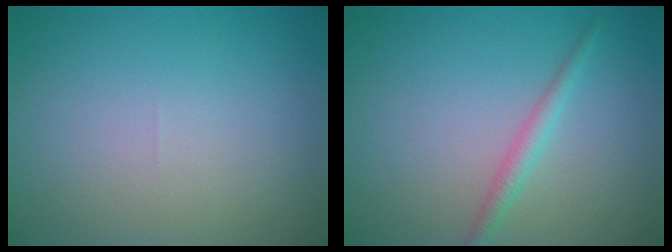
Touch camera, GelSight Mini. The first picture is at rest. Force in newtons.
{"total": 1.6, "press": 1.6, "slide": 0.0}